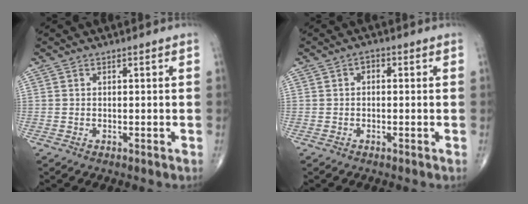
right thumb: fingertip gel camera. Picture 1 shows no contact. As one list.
[{"total": 1.6, "force": [0.0, 1.1, 1.1], "torque": [-0.008, 0.008, -0.008]}]